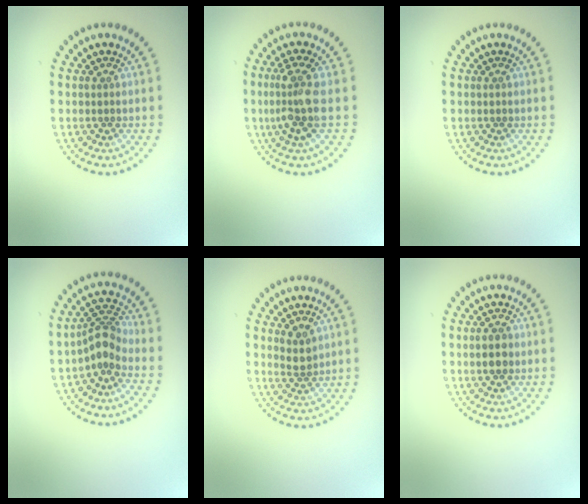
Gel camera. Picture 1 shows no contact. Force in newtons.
{"total": 3.6, "press": 3.2, "slide": 1.7}
{"total": 0.0}
{"total": 3.0, "press": 2.2, "slide": 2.0}
{"total": 1.7, "press": 1.4, "slide": 1.0}
{"total": 2.3, "press": 2.3, "slide": 0.1}